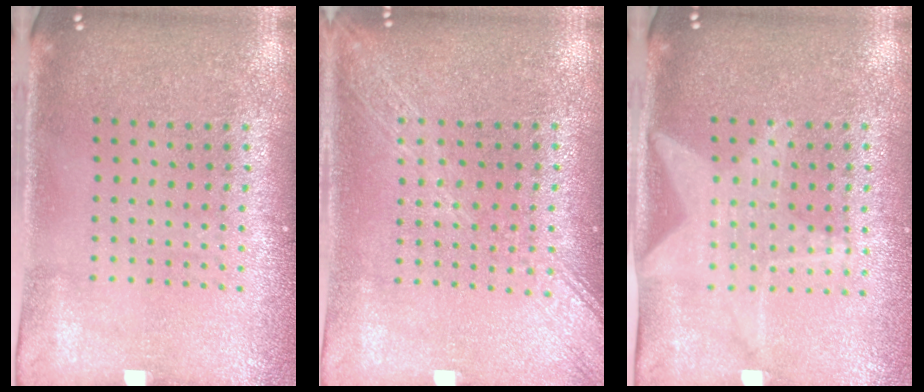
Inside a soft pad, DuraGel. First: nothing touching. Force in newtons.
{"total": 1.7, "press": 1.7, "slide": 0.2}
{"total": 1.4, "press": 1.4, "slide": 0.2}